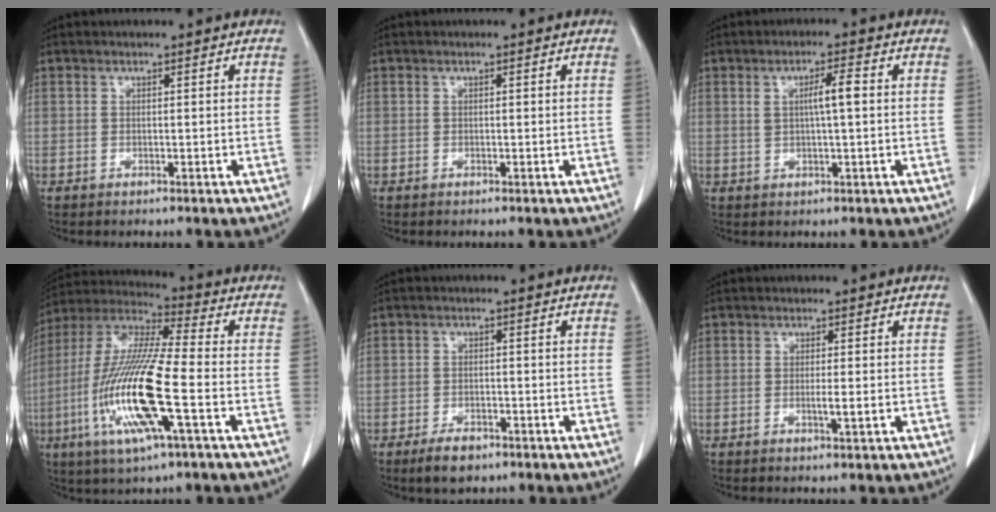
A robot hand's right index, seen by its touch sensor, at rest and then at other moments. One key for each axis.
{"total": 0.0}
{"total": 3.8, "fx": 0.8, "fy": 0.3, "fz": 3.7, "tx": -0.063, "ty": 0.004, "tz": 0.016}
{"total": 17.8, "fx": -4.8, "fy": 1.5, "fz": 17.0, "tx": -0.360, "ty": -0.017, "tz": -0.092}
{"total": 3.9, "fx": -2.6, "fy": 2.0, "fz": 2.1, "tx": -0.038, "ty": -0.001, "tz": -0.037}
{"total": 1.6, "fx": -0.3, "fy": -0.1, "fz": 1.6, "tx": -0.031, "ty": -0.004, "tz": -0.005}